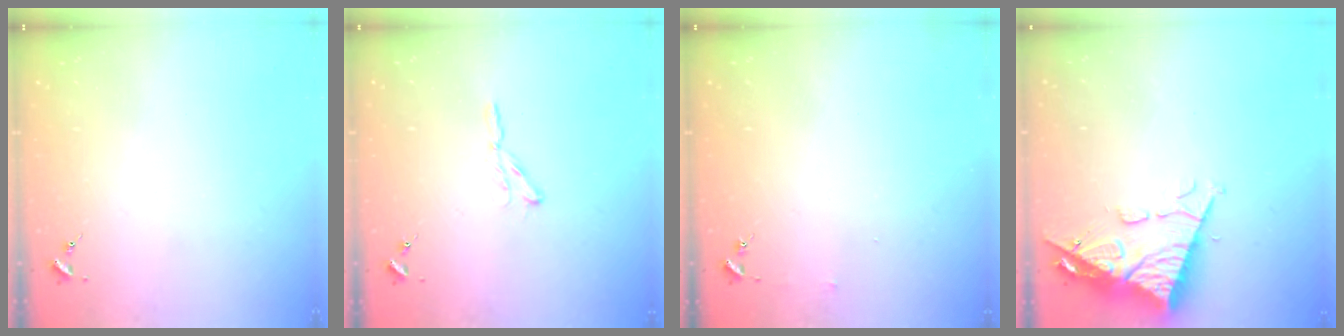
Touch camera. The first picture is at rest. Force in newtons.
{"total": 2.9, "press": 2.9, "slide": 0.3}
{"total": 2.5, "press": 2.5, "slide": 0.2}
{"total": 13.0, "press": 12.9, "slide": 1.4}